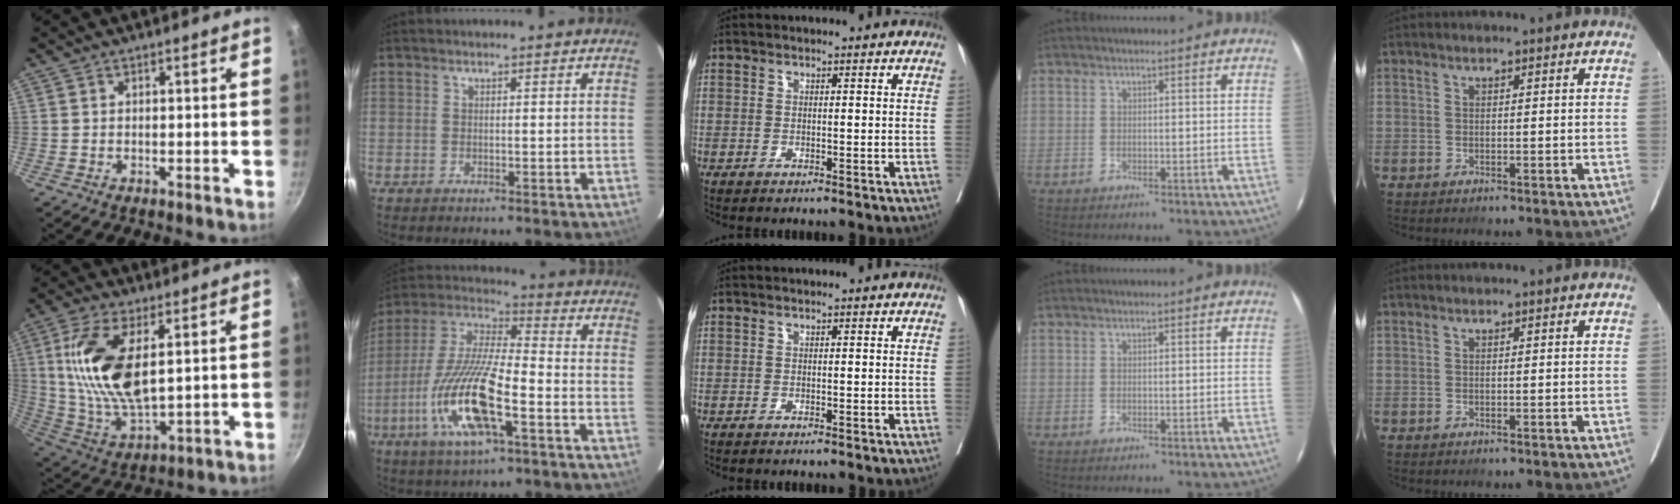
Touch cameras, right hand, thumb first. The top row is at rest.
{"thumb": {"total": 17.6, "force": [4.0, 8.1, 15.1], "torque": [-0.304, -0.018, 0.086]}, "index": {"total": 18.0, "force": [-6.4, 4.1, 16.3], "torque": [-0.348, -0.012, -0.117]}}